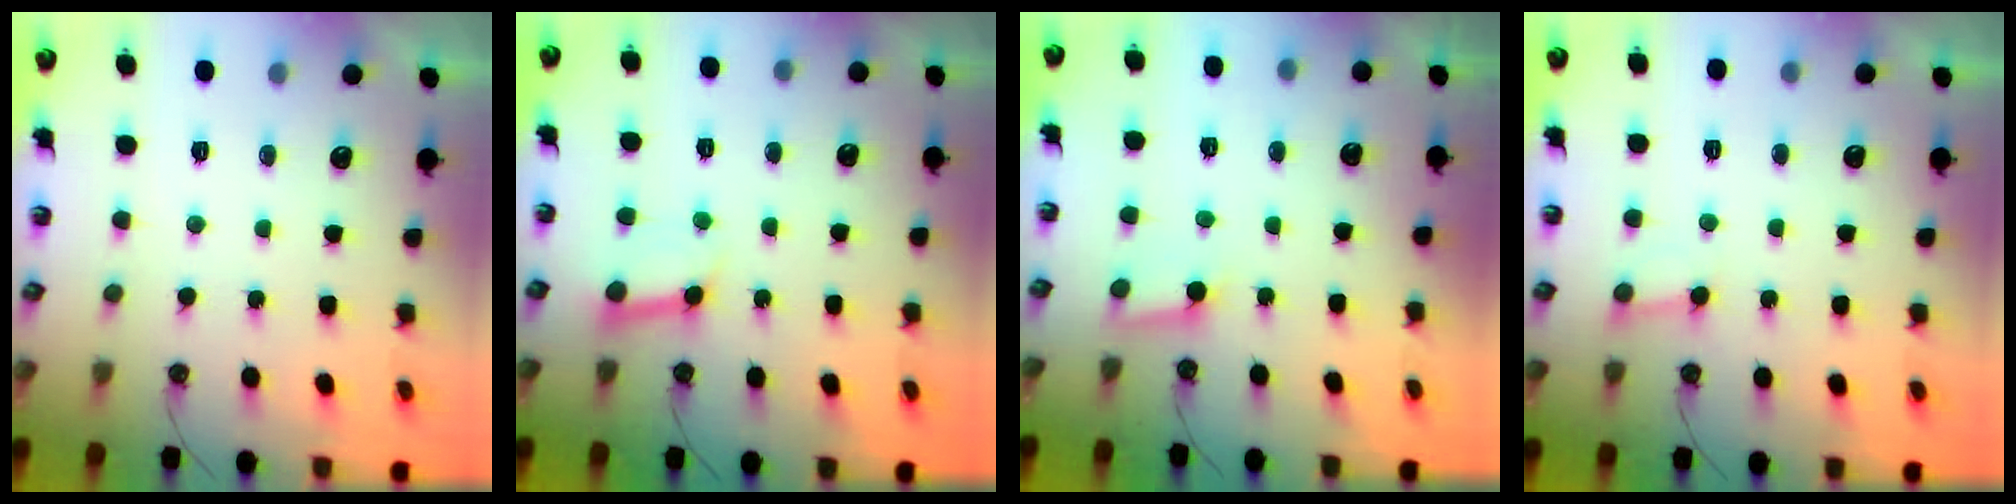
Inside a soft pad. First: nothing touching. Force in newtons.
{"total": 7.0, "press": 7.0, "slide": 0.9}
{"total": 3.0, "press": 2.9, "slide": 0.3}
{"total": 4.0, "press": 4.0, "slide": 0.4}